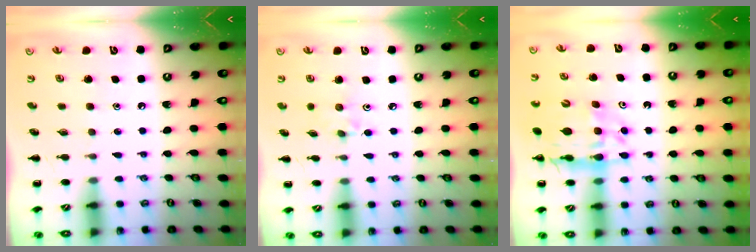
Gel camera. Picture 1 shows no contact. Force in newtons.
{"total": 2.2, "press": 2.1, "slide": 0.6}
{"total": 14.4, "press": 13.9, "slide": 3.6}